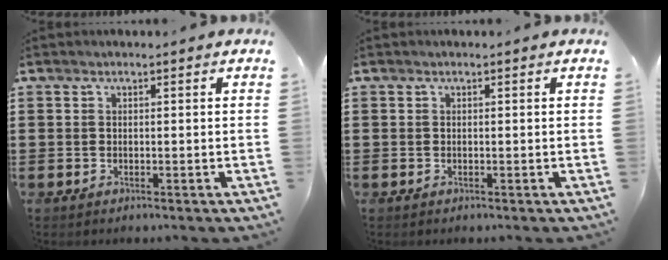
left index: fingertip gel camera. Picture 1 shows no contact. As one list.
[{"total": 0.0}]